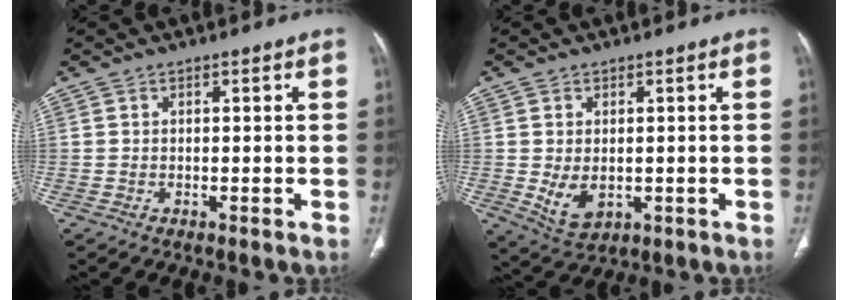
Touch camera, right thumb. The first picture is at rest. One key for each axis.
{"total": 5.7, "fx": -0.5, "fy": 3.7, "fz": 4.3, "tx": -0.074, "ty": -0.011, "tz": 0.007}